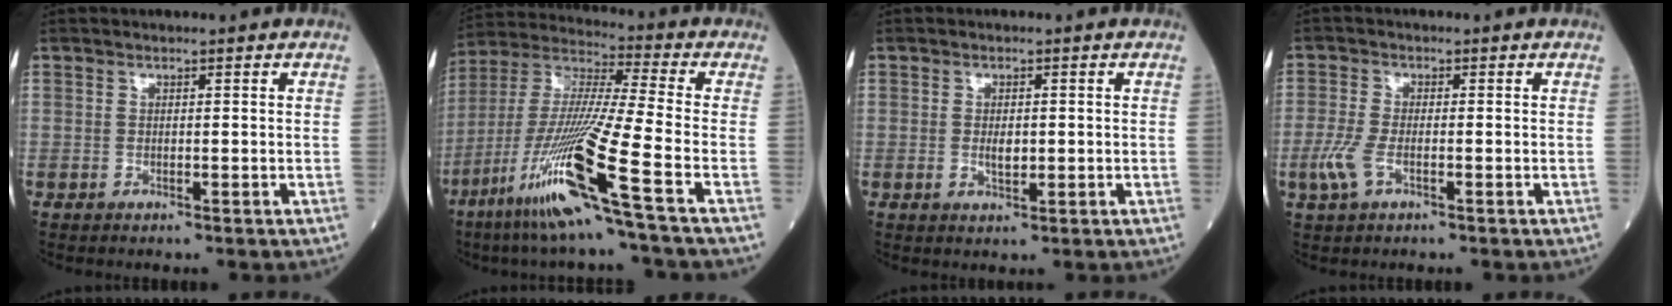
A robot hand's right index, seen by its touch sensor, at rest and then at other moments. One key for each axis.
{"total": 18.3, "fx": -8.9, "fy": -1.6, "fz": 15.9, "tx": -0.344, "ty": -0.043, "tz": -0.175}
{"total": 2.3, "fx": -0.1, "fy": 1.0, "fz": 2.0, "tx": -0.033, "ty": -0.001, "tz": 0.000}
{"total": 4.0, "fx": -1.5, "fy": 1.4, "fz": 3.5, "tx": -0.097, "ty": -0.008, "tz": -0.033}